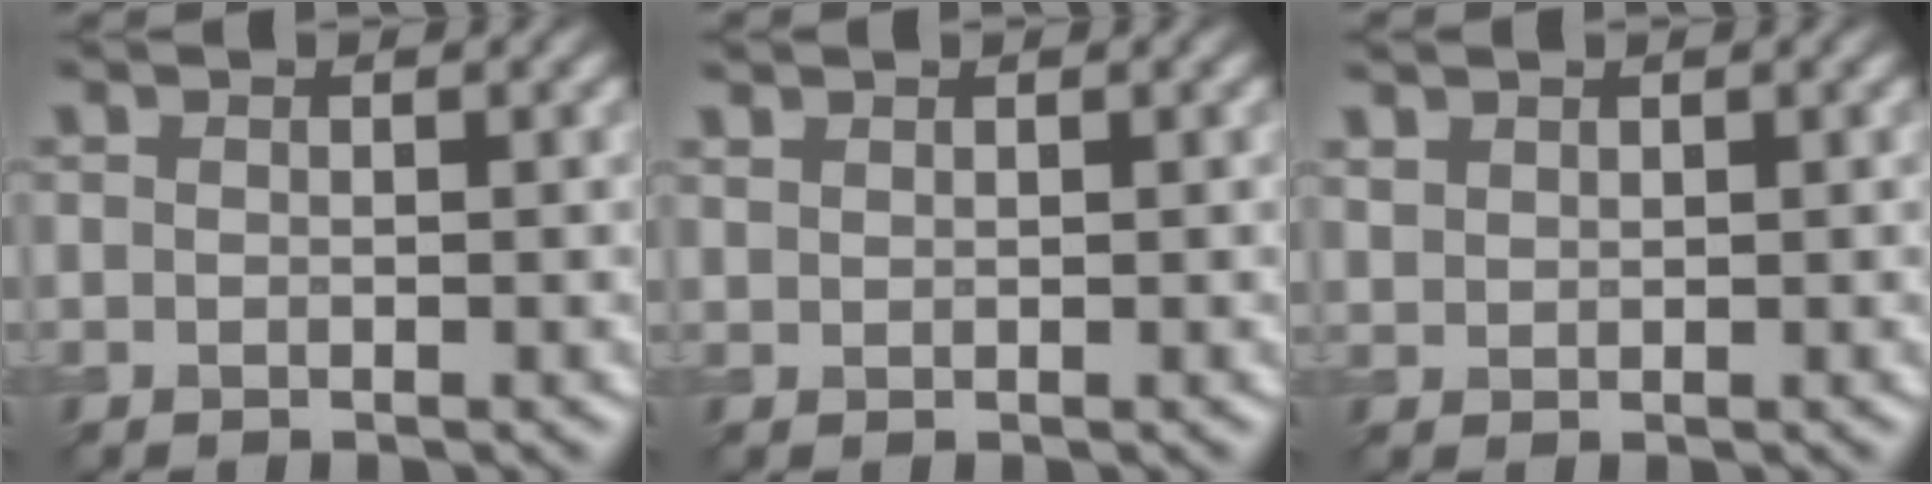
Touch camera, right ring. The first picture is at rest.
{"total": 0.8, "force": [0.8, 0.2, 0.1], "torque": [-0.005, 0.001, 0.021]}
{"total": 1.3, "force": [1.1, 0.6, 0.2], "torque": [-0.011, 0.003, 0.030]}